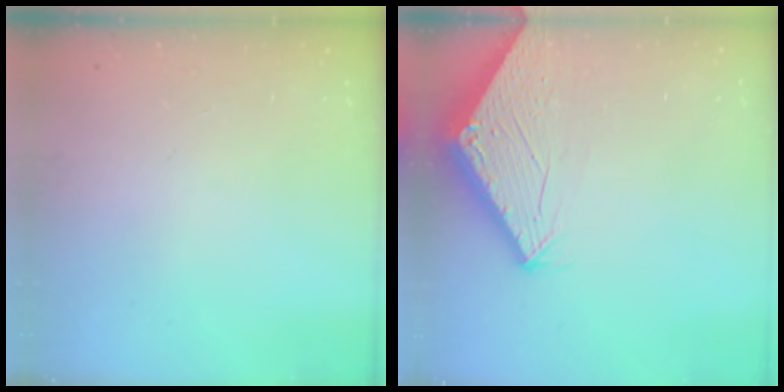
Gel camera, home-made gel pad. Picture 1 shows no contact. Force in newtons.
{"total": 2.8, "press": 2.8, "slide": 0.1}